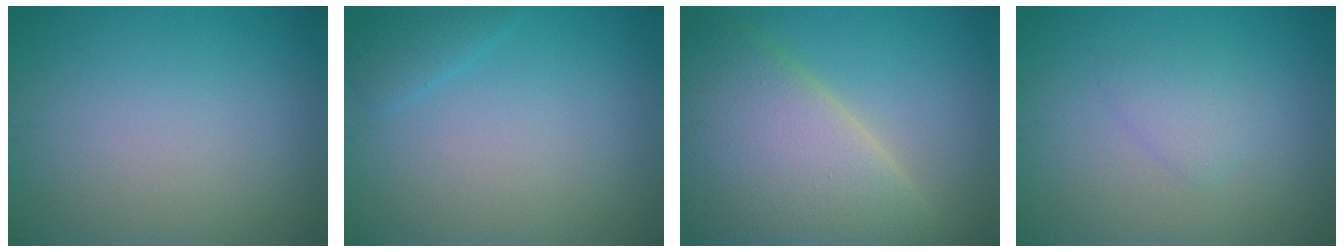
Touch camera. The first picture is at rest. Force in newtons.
{"total": 1.3, "press": 1.3, "slide": 0.1}
{"total": 10.6, "press": 10.6, "slide": 0.7}
{"total": 1.5, "press": 1.5, "slide": 0.1}